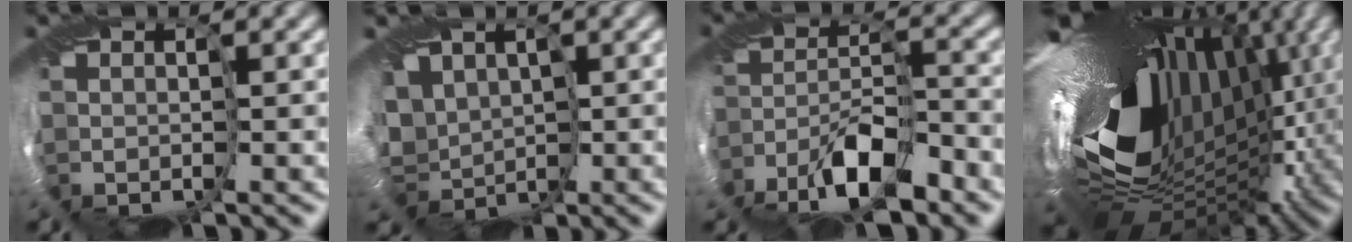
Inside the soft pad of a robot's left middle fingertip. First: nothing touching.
{"total": 7.5, "force": [0.8, 6.0, 4.3], "torque": [-0.058, -0.006, 0.012]}
{"total": 4.3, "force": [-3.9, 0.6, 1.8], "torque": [-0.014, 0.002, -0.075]}
{"total": 17.7, "force": [0.8, 10.7, 14.1], "torque": [-0.242, -0.049, 0.012]}